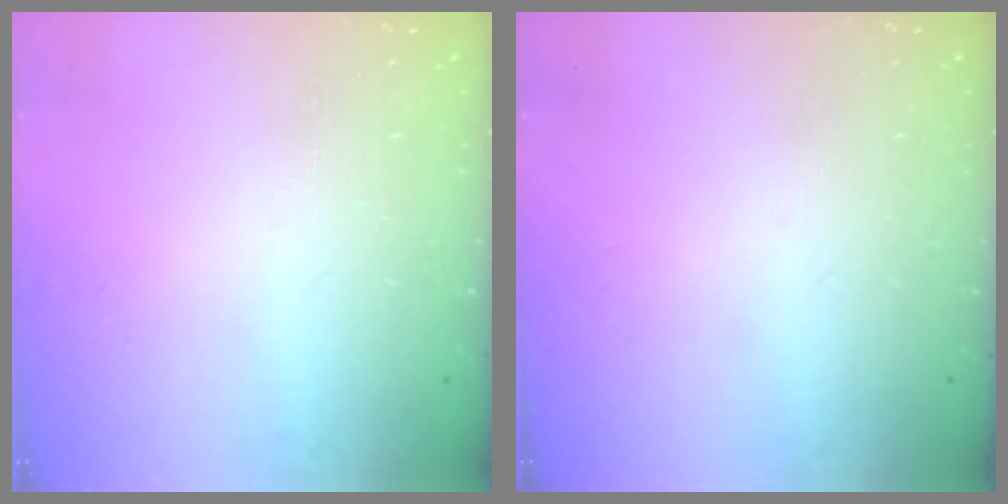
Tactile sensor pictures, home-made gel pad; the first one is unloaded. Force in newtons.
{"total": 0.0}